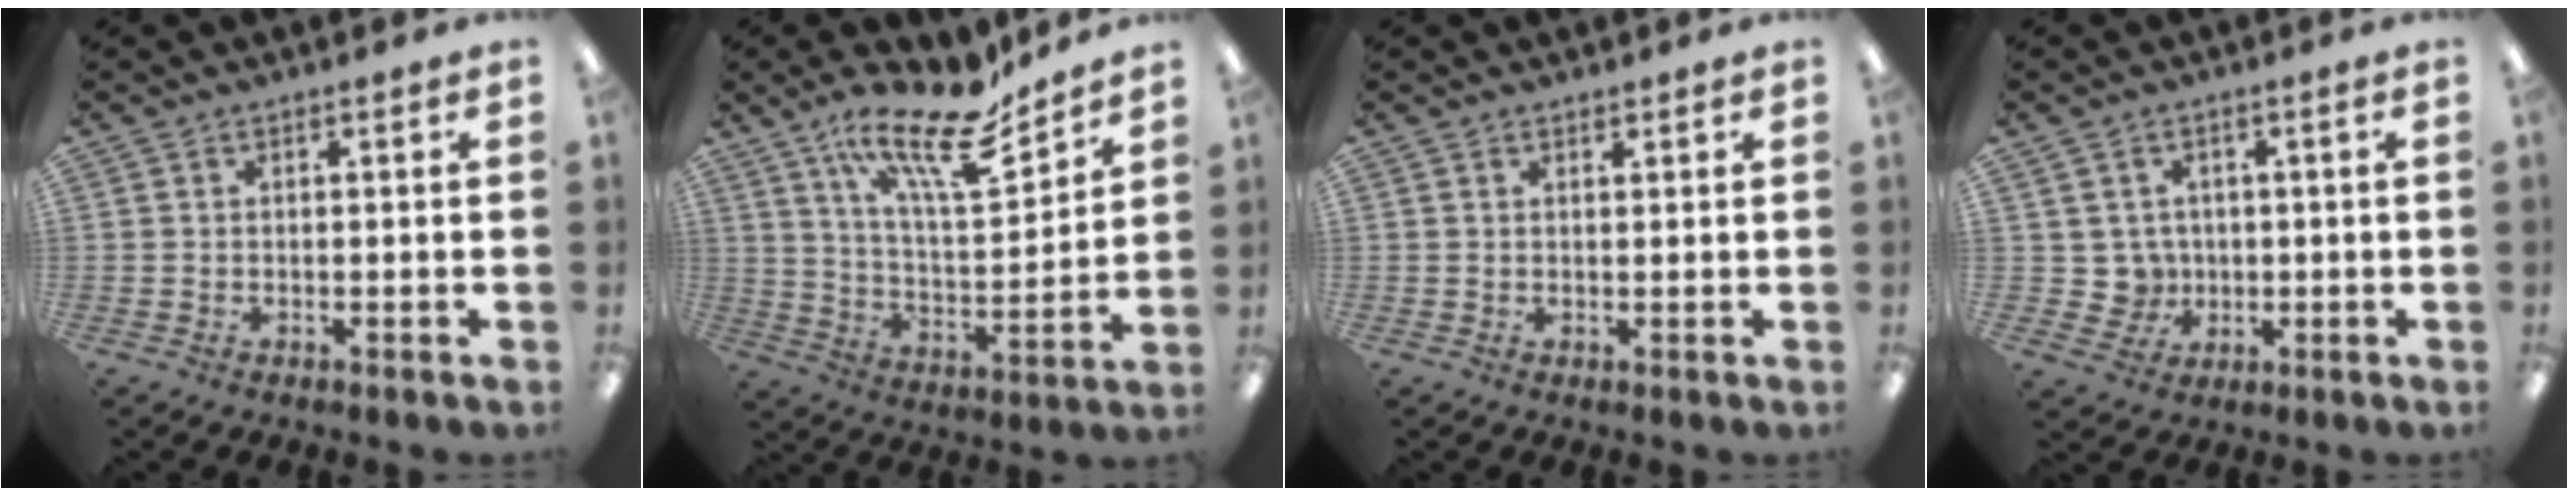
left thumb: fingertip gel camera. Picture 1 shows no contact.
{"total": 18.5, "force": [14.0, 5.3, 10.9], "torque": [-0.186, -0.090, 0.236]}
{"total": 0.9, "force": [0.9, 0.3, 0.1], "torque": [-0.002, 0.001, 0.016]}
{"total": 4.5, "force": [0.7, 4.4, 0.7], "torque": [-0.012, 0.003, 0.014]}